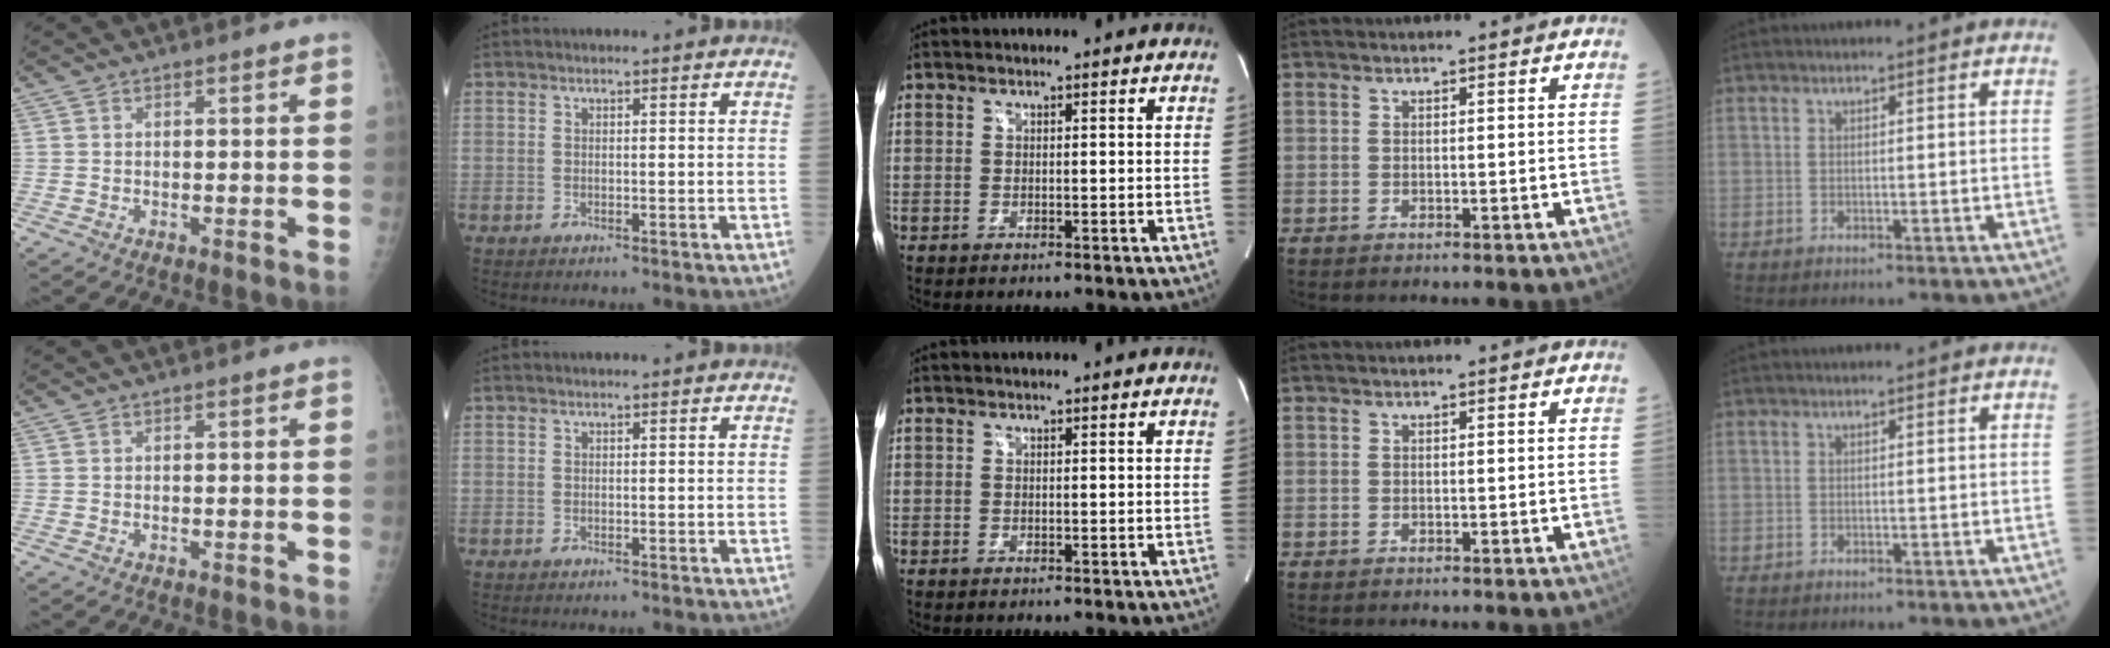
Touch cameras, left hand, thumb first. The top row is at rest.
{}